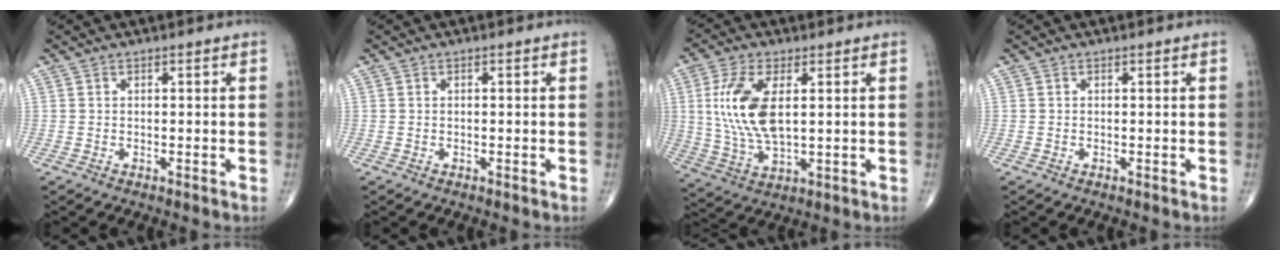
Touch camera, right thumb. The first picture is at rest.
{"total": 0.0}
{"total": 12.4, "force": [2.2, 5.7, 10.8], "torque": [-0.232, -0.009, 0.050]}
{"total": 0.0}